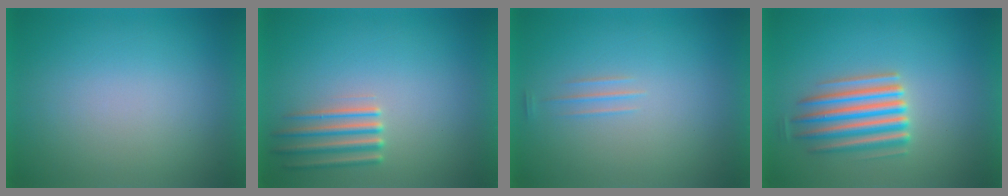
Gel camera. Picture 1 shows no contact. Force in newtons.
{"total": 2.2}
{"total": 1.1}
{"total": 5.6}